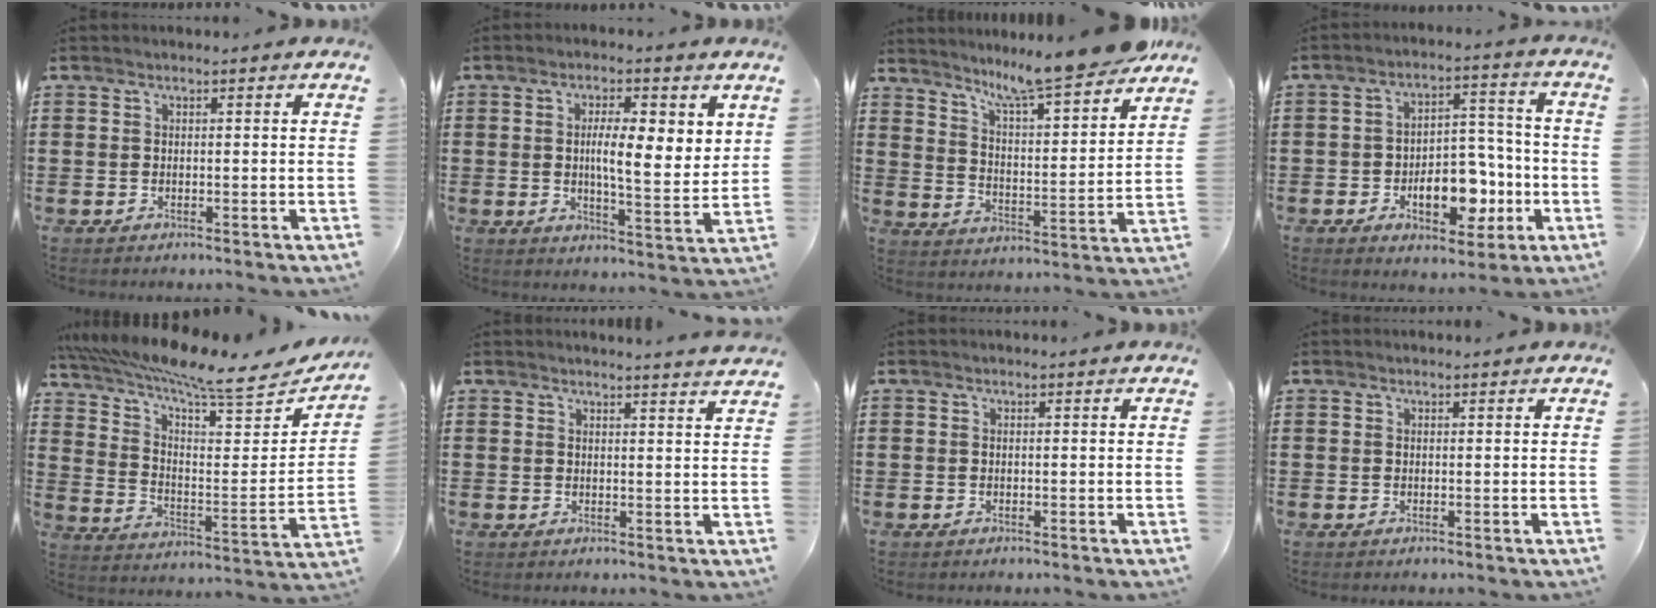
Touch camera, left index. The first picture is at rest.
{"total": 7.3, "force": [2.2, 2.1, 6.6], "torque": [-0.108, -0.009, 0.029]}
{"total": 9.1, "force": [8.4, -1.2, 3.3], "torque": [-0.087, -0.059, 0.137]}
{"total": 9.6, "force": [-3.3, 5.5, 7.2], "torque": [-0.113, 0.008, -0.057]}
{"total": 8.6, "force": [7.4, 0.5, 4.2], "torque": [-0.097, -0.068, 0.119]}
{"total": 2.4, "force": [2.3, -0.5, 0.1], "torque": [0.000, -0.013, 0.042]}
{"total": 0.0}
{"total": 0.0}